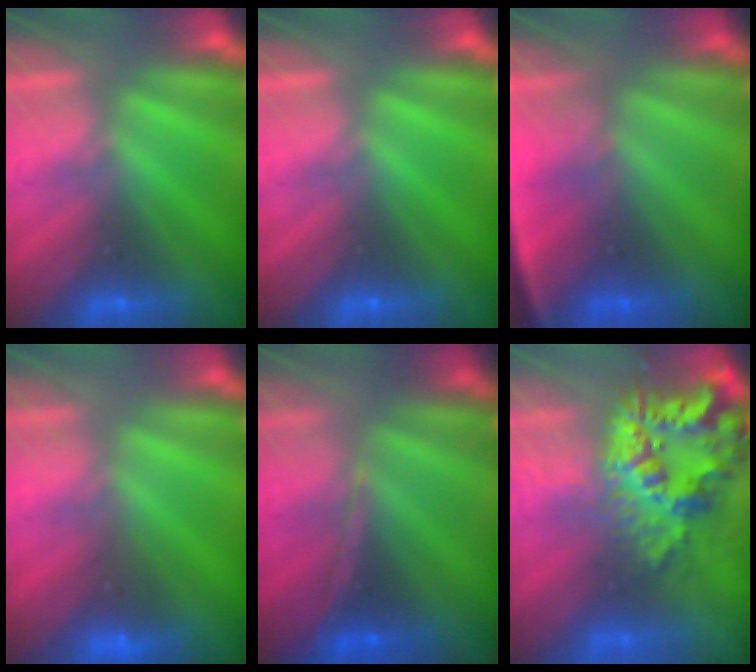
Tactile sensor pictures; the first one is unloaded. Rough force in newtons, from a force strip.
{"total": 0.0}
{"total": 4.2}
{"total": 3.0}
{"total": 1.3}
{"total": 7.5}